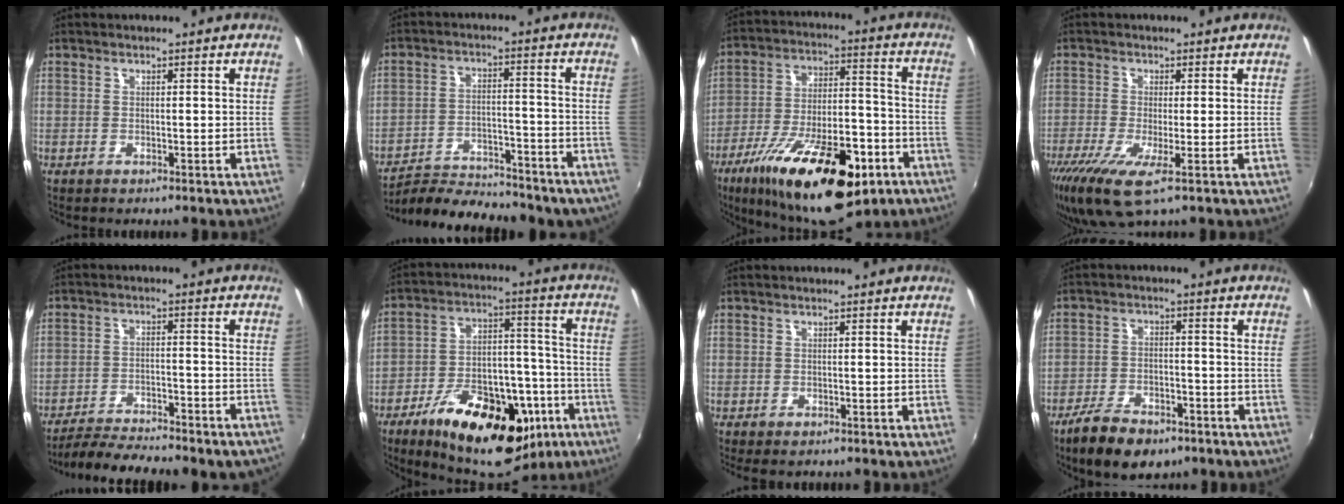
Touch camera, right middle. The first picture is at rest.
{"total": 18.2, "force": [-15.9, 4.9, 7.5], "torque": [-0.148, -0.021, -0.229]}
{"total": 24.8, "force": [-14.4, 9.3, 17.9], "torque": [-0.312, -0.029, -0.217]}
{"total": 7.5, "force": [-3.5, 1.0, 6.6], "torque": [-0.149, -0.029, -0.067]}
{"total": 16.8, "force": [-14.4, 3.2, 8.0], "torque": [-0.156, -0.029, -0.206]}
{"total": 25.0, "force": [-14.3, 11.9, 16.7], "torque": [-0.284, 0.000, -0.200]}
{"total": 1.2, "force": [-0.9, 0.5, 0.6], "torque": [-0.013, -0.007, -0.015]}
{"total": 11.1, "force": [-7.7, 4.8, 6.3], "torque": [-0.145, -0.017, -0.129]}